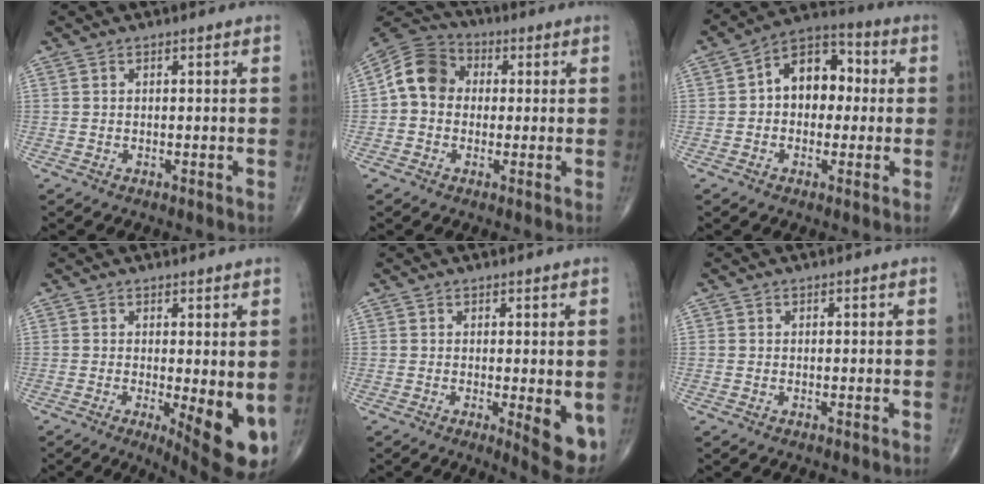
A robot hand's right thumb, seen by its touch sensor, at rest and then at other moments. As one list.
[{"total": 9.3, "force": [0.5, 7.7, 5.1], "torque": [-0.079, 0.026, -0.009]}, {"total": 11.3, "force": [0.9, 7.9, 8.0], "torque": [-0.086, 0.030, 0.001]}, {"total": 9.8, "force": [-1.5, 2.9, 9.3], "torque": [-0.120, -0.023, -0.012]}, {"total": 6.3, "force": [-0.8, 1.8, 6.0], "torque": [-0.071, -0.017, -0.007]}, {"total": 0.0}]